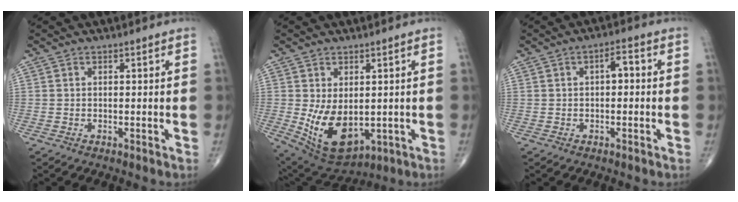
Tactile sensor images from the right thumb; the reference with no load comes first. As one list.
[{"total": 11.9, "force": [-1.1, 7.1, 9.5], "torque": [-0.153, -0.012, 0.013]}, {"total": 3.4, "force": [0.3, 1.6, 3.0], "torque": [-0.038, 0.012, -0.002]}]